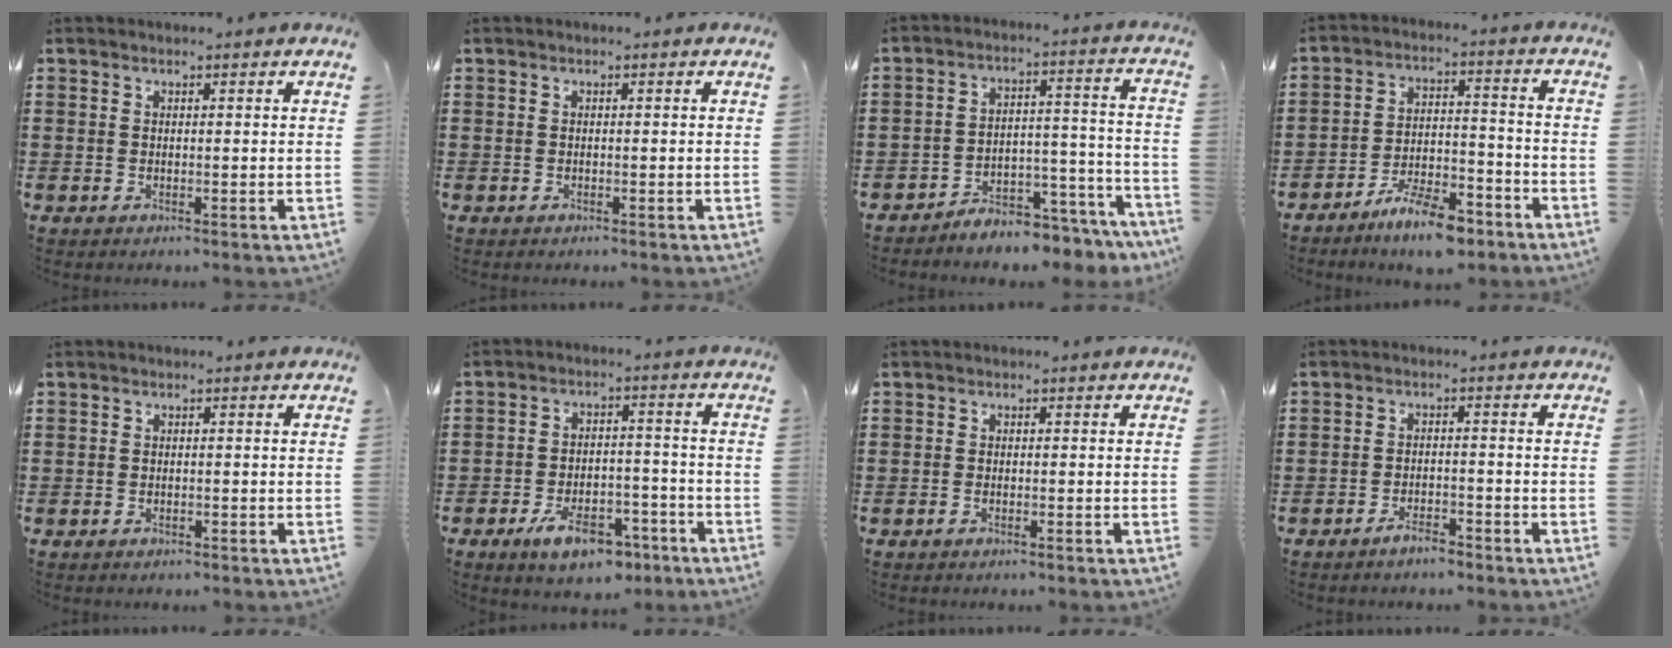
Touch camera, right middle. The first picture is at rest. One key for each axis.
{"total": 0.0}
{"total": 4.9, "fx": -4.8, "fy": 0.3, "fz": 0.6, "tx": -0.013, "ty": 0.008, "tz": -0.096}
{"total": 8.2, "fx": -6.9, "fy": 1.7, "fz": 4.0, "tx": -0.068, "ty": 0.014, "tz": -0.125}
{"total": 0.6, "fx": -0.5, "fy": 0.3, "fz": 0.0, "tx": -0.001, "ty": 0.000, "tz": -0.012}
{"total": 7.9, "fx": -5.4, "fy": 3.0, "fz": 4.9, "tx": -0.091, "ty": 0.009, "tz": -0.094}
{"total": 0.7, "fx": -0.5, "fy": 0.1, "fz": 0.5, "tx": -0.010, "ty": -0.002, "tz": -0.009}
{"total": 2.7, "fx": -2.4, "fy": 0.4, "fz": 1.1, "tx": -0.022, "ty": 0.002, "tz": -0.044}